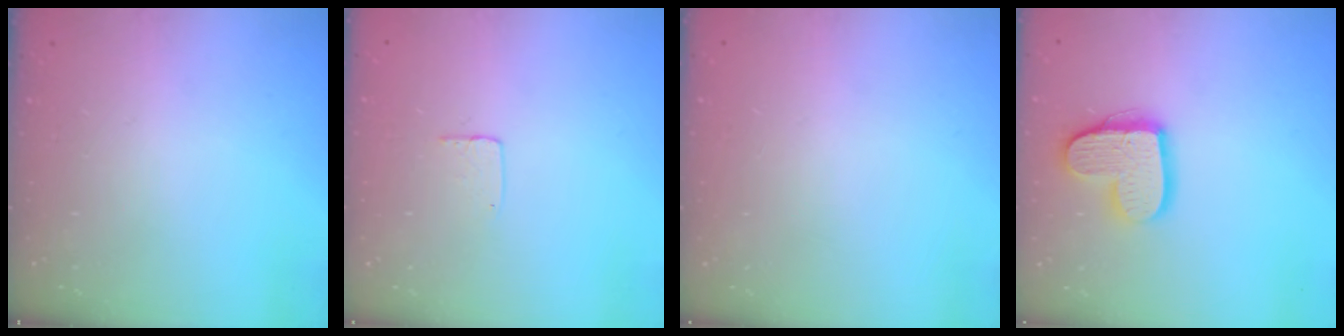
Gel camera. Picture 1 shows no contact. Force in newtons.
{"total": 3.6, "press": 3.6, "slide": 0.2}
{"total": 0.0}
{"total": 14.1, "press": 14.0, "slide": 1.0}